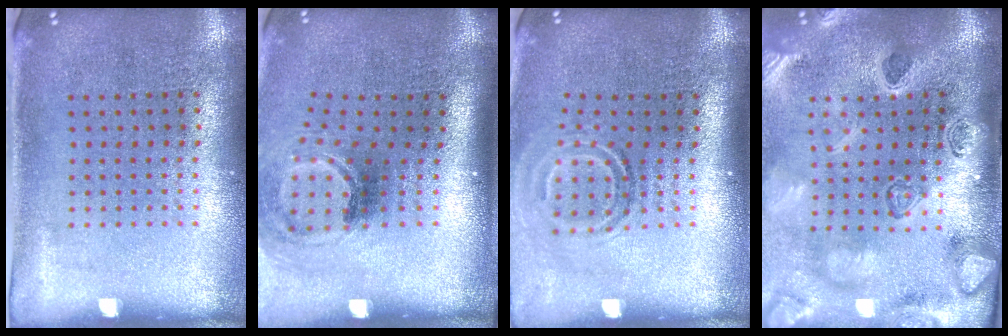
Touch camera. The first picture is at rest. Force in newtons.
{"total": 2.0, "press": 1.3, "slide": 1.6}
{"total": 1.8, "press": 1.1, "slide": 1.4}
{"total": 4.3, "press": 3.3, "slide": 2.7}